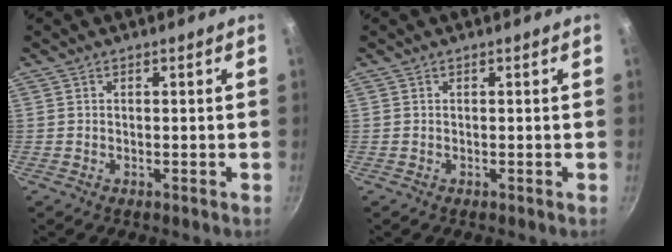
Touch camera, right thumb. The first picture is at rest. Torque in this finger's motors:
{"motor_torque": [-0.01, 0.00, 0.18, 0.06, 0.00]}